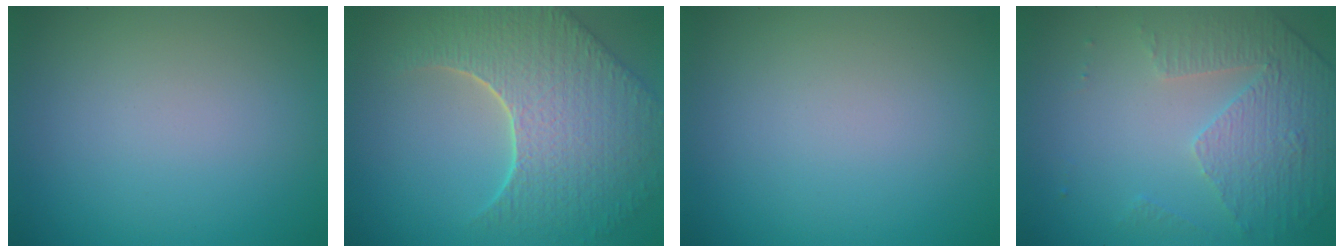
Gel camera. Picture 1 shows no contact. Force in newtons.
{"total": 8.6, "press": 6.1, "slide": 6.1}
{"total": 0.0}
{"total": 4.8, "press": 3.3, "slide": 3.6}